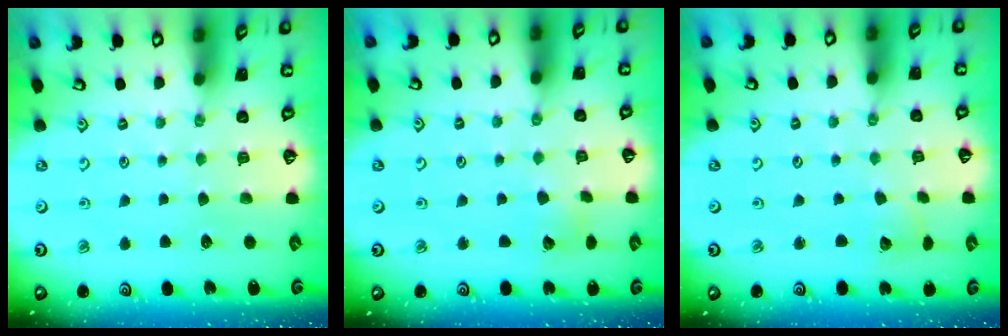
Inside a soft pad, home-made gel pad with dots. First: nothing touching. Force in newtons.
{"total": 6.5, "press": 6.5, "slide": 0.5}
{"total": 2.3, "press": 2.3, "slide": 0.4}